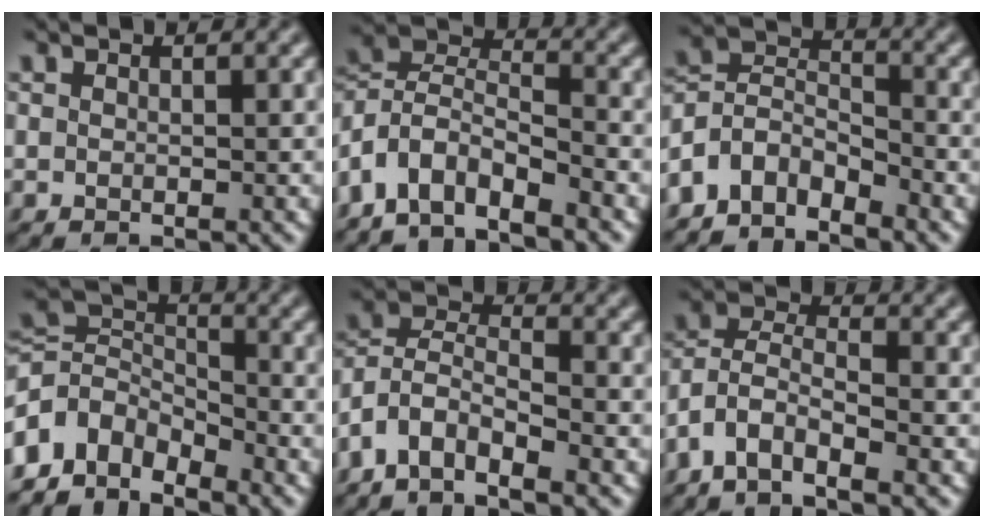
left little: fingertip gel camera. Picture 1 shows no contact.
{"total": 6.1, "force": [-4.8, 2.3, 3.1], "torque": [-0.054, 0.006, -0.102]}
{"total": 4.8, "force": [-3.9, 2.2, 1.8], "torque": [-0.035, 0.005, -0.085]}
{"total": 5.9, "force": [-4.2, 3.4, 2.5], "torque": [-0.048, 0.005, -0.095]}
{"total": 5.4, "force": [-4.0, 2.1, 2.9], "torque": [-0.055, 0.007, -0.088]}
{"total": 4.9, "force": [-3.4, 1.7, 3.0], "torque": [-0.062, 0.007, -0.077]}